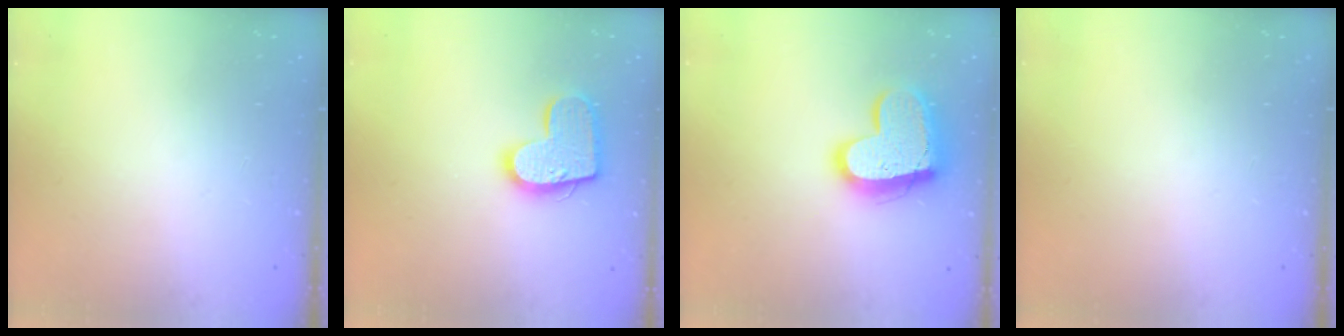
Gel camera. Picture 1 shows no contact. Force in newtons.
{"total": 14.3, "press": 14.3, "slide": 0.8}
{"total": 16.8, "press": 16.7, "slide": 1.5}
{"total": 0.0}